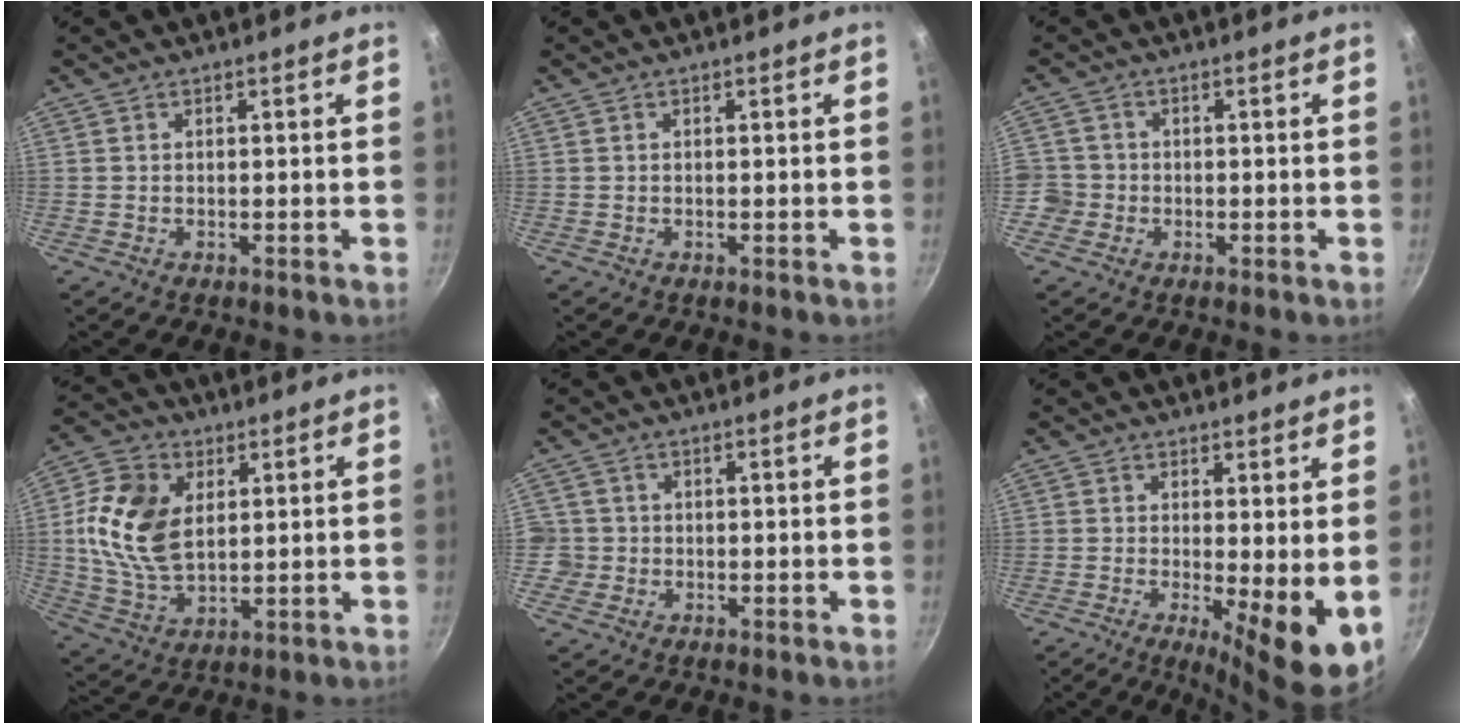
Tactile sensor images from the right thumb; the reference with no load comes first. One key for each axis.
{"total": 0.0}
{"total": 4.5, "fx": -1.4, "fy": 4.2, "fz": 0.9, "tx": 0.001, "ty": 0.019, "tz": -0.029}
{"total": 15.0, "fx": 2.9, "fy": 9.9, "fz": 11.0, "tx": -0.198, "ty": -0.009, "tz": 0.055}
{"total": 3.3, "fx": -0.6, "fy": 3.3, "fz": 0.5, "tx": 0.009, "ty": 0.013, "tz": -0.011}
{"total": 8.5, "fx": -0.2, "fy": 2.1, "fz": 8.2, "tx": -0.113, "ty": -0.016, "tz": 0.000}